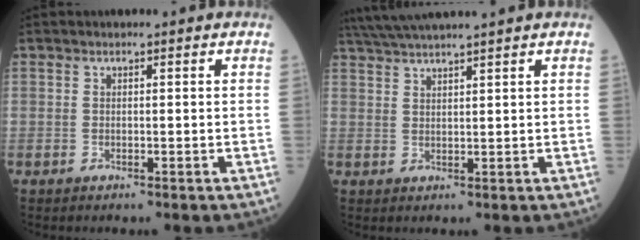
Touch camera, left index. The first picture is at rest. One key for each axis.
{"total": 7.5, "fx": 6.5, "fy": -1.3, "fz": 3.4, "tx": -0.060, "ty": 0.025, "tz": 0.111}